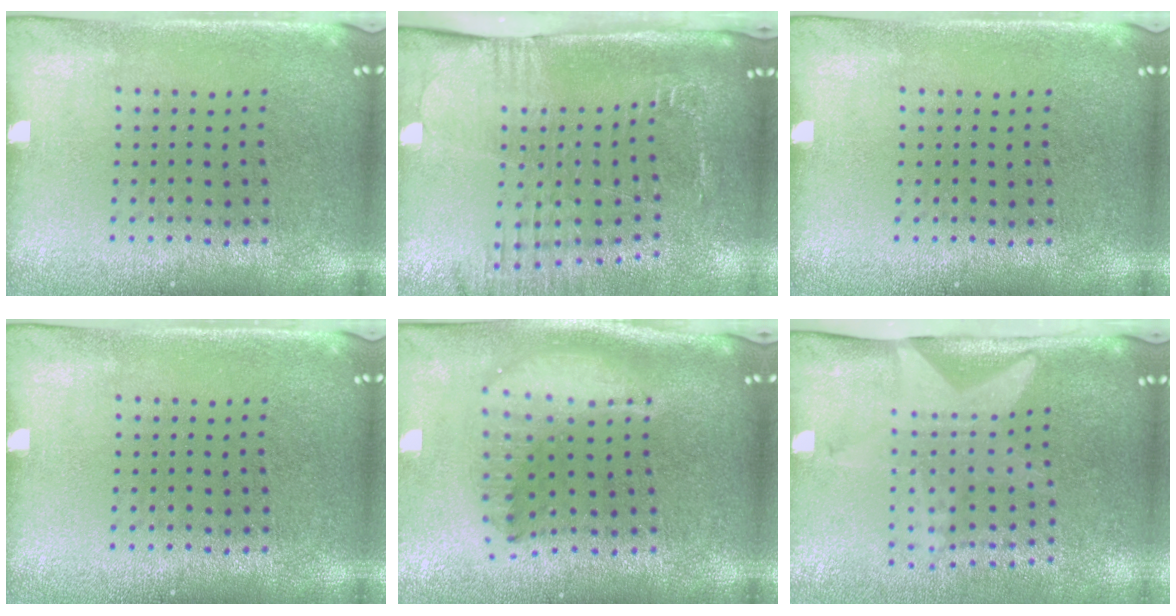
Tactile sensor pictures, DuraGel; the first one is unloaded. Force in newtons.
{"total": 2.6, "press": 2.0, "slide": 1.6}
{"total": 0.0}
{"total": 0.0}
{"total": 1.8, "press": 1.5, "slide": 1.0}
{"total": 2.1, "press": 1.6, "slide": 1.3}